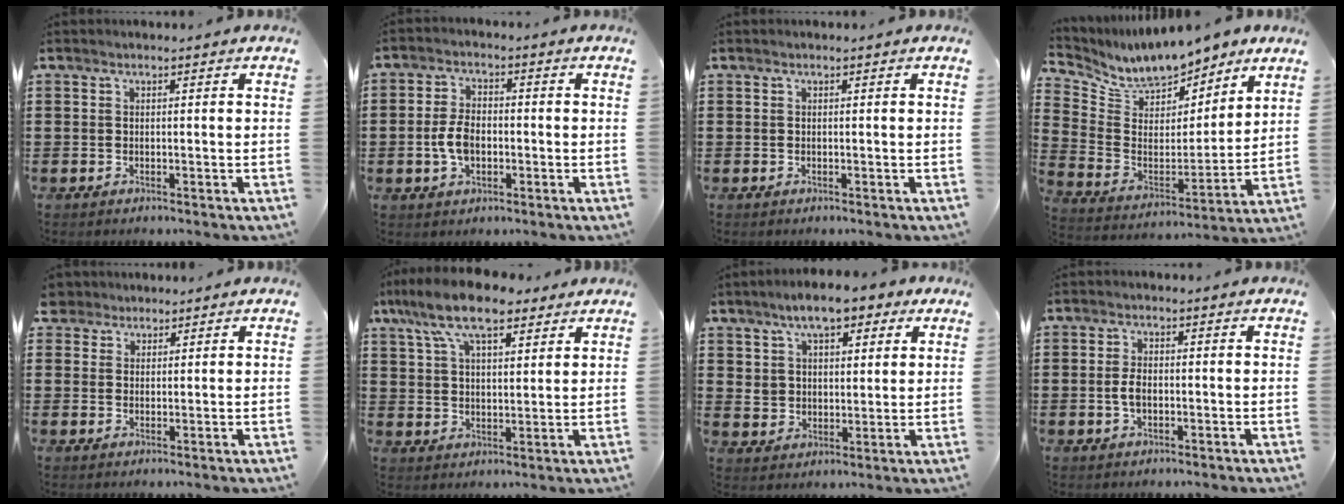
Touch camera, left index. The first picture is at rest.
{"total": 5.2, "force": [-0.9, 3.0, 4.2], "torque": [-0.104, -0.002, -0.024]}
{"total": 0.0}
{"total": 9.2, "force": [8.6, 2.7, 1.8], "torque": [-0.077, -0.058, 0.152]}
{"total": 2.9, "force": [2.2, 1.9, 0.1], "torque": [-0.016, 0.011, 0.042]}
{"total": 11.1, "force": [7.8, 3.8, 6.9], "torque": [-0.155, -0.004, 0.145]}
{"total": 8.0, "force": [5.9, 3.8, 3.9], "torque": [-0.082, -0.002, 0.103]}
{"total": 2.8, "force": [-0.2, 1.4, 2.5], "torque": [-0.056, 0.001, -0.007]}